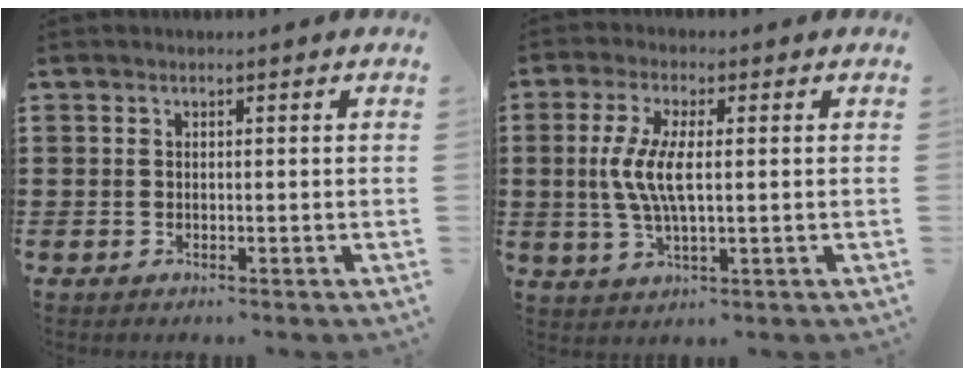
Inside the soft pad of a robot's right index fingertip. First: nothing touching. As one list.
[{"total": 6.7, "force": [0.2, 2.1, 6.4], "torque": [-0.139, -0.004, -0.004]}]